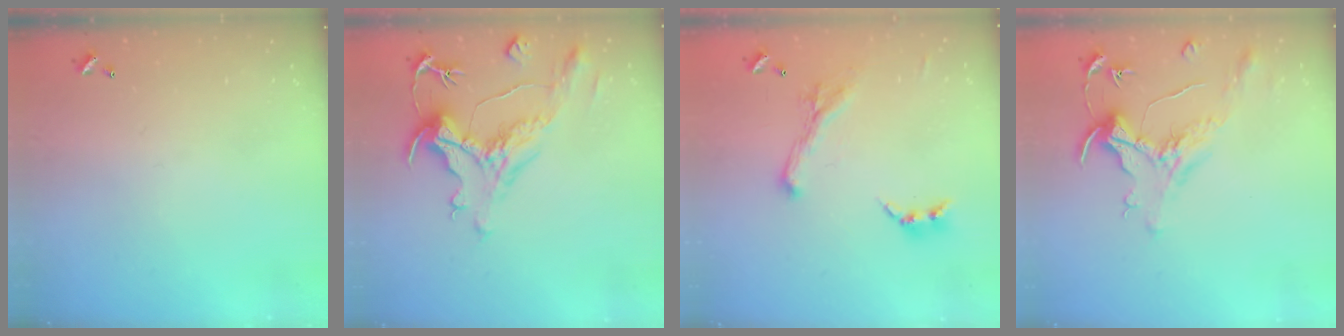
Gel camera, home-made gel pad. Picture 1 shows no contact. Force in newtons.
{"total": 1.9, "press": 0.8, "slide": 1.7}
{"total": 2.1, "press": 1.7, "slide": 1.2}
{"total": 1.5, "press": 1.3, "slide": 0.7}